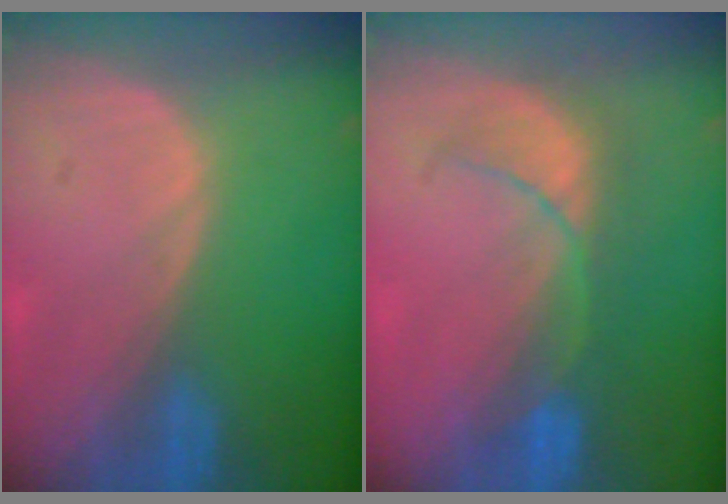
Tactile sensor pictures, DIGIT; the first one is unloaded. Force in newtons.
{"total": 5.9, "press": 5.9, "slide": 0.8}